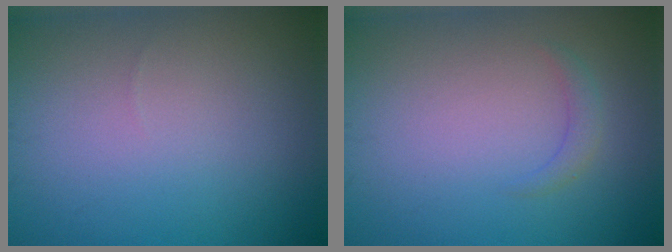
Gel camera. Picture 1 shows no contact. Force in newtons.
{"total": 1.1, "press": 1.1, "slide": 0.1}